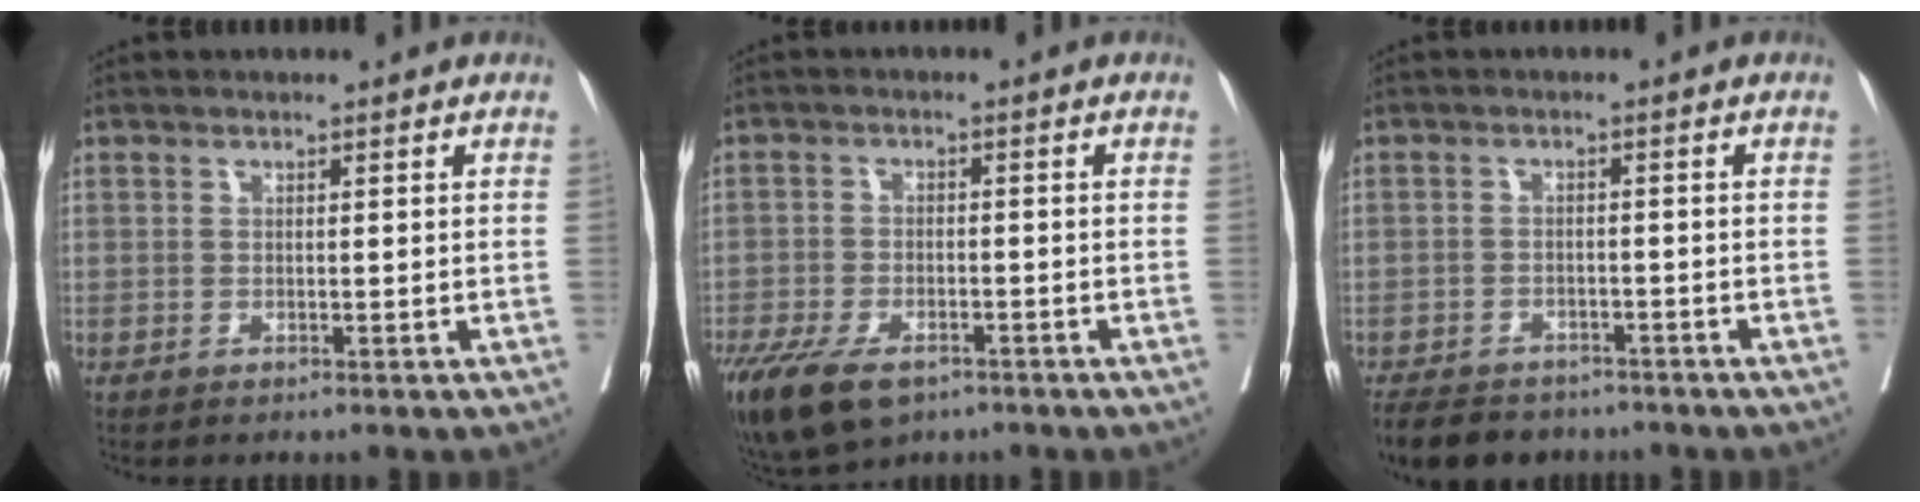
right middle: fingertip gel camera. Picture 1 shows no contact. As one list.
[{"total": 12.7, "force": [-8.3, 6.2, 7.3], "torque": [-0.155, -0.015, -0.132]}, {"total": 10.0, "force": [-8.2, 4.6, 3.2], "torque": [-0.060, -0.009, -0.116]}]